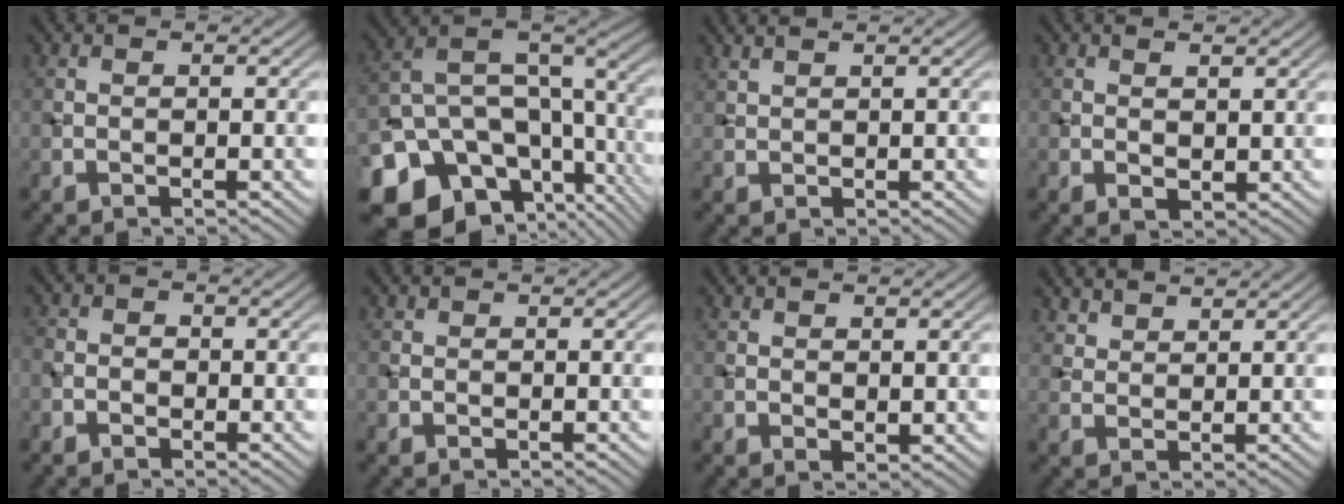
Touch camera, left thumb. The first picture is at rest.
{"total": 19.6, "force": [-9.6, 13.7, 10.2], "torque": [-0.222, -0.024, -0.104]}
{"total": 1.5, "force": [1.4, 0.2, 0.6], "torque": [-0.019, 0.004, 0.032]}
{"total": 1.8, "force": [0.8, 1.0, 1.3], "torque": [-0.023, -0.006, 0.018]}
{"total": 1.9, "force": [-1.0, 1.6, 0.6], "torque": [-0.004, 0.004, -0.024]}
{"total": 0.9, "force": [0.3, 0.8, 0.1], "torque": [0.002, -0.003, 0.005]}
{"total": 1.3, "force": [0.8, 0.8, 0.7], "torque": [-0.013, -0.006, 0.019]}
{"total": 3.7, "force": [3.3, 1.4, 1.2], "torque": [-0.029, -0.013, 0.084]}